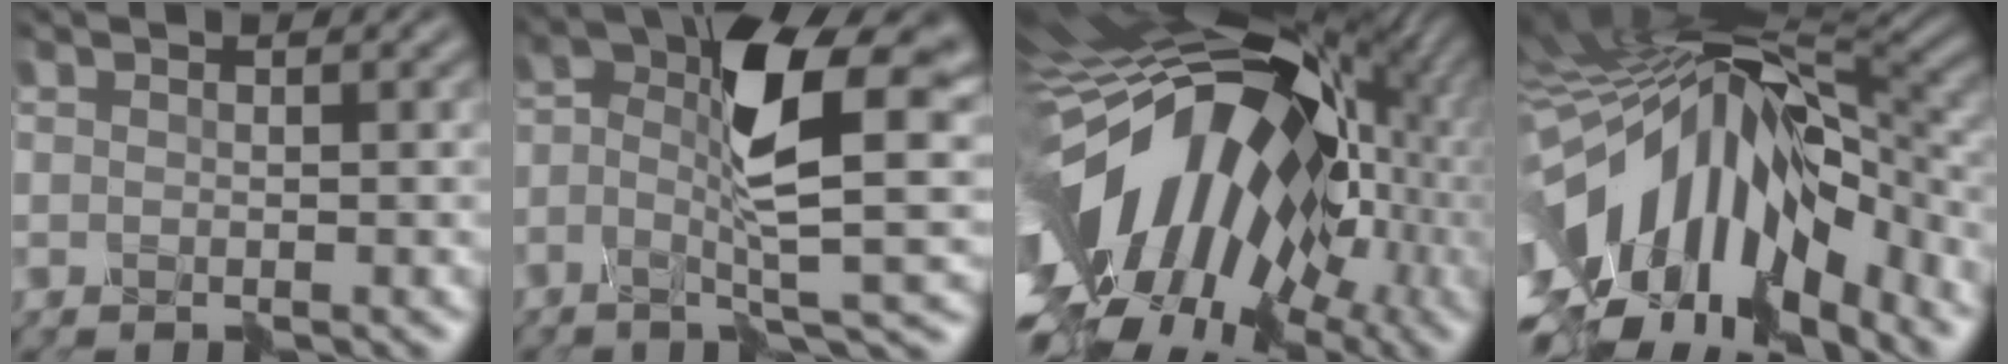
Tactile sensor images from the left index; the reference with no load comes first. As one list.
[{"total": 11.0, "force": [-0.2, 3.2, 10.6], "torque": [-0.205, 0.018, -0.008]}, {"total": 19.1, "force": [-2.4, 11.4, 15.1], "torque": [-0.274, -0.007, -0.057]}, {"total": 15.2, "force": [-4.6, 7.7, 12.3], "torque": [-0.244, -0.012, -0.080]}]